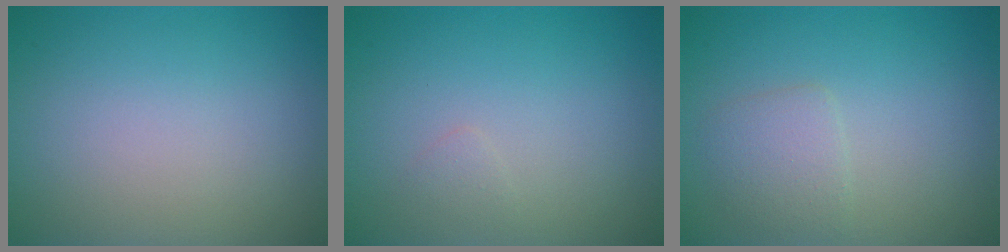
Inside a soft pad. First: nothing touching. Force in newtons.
{"total": 0.6, "press": 0.6, "slide": 0.0}
{"total": 1.9, "press": 1.9, "slide": 0.0}